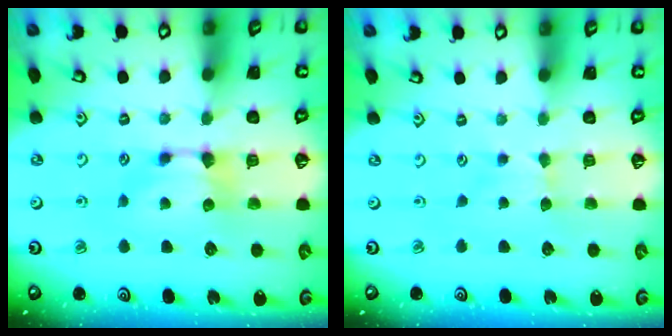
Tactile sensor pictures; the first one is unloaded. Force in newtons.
{"total": 2.0, "press": 1.9, "slide": 0.5}